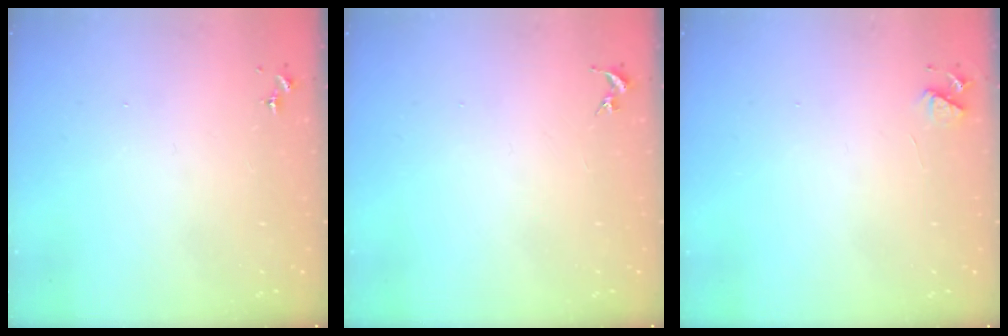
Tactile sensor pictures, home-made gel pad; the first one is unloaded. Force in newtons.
{"total": 0.0}
{"total": 4.2, "press": 4.2, "slide": 0.5}